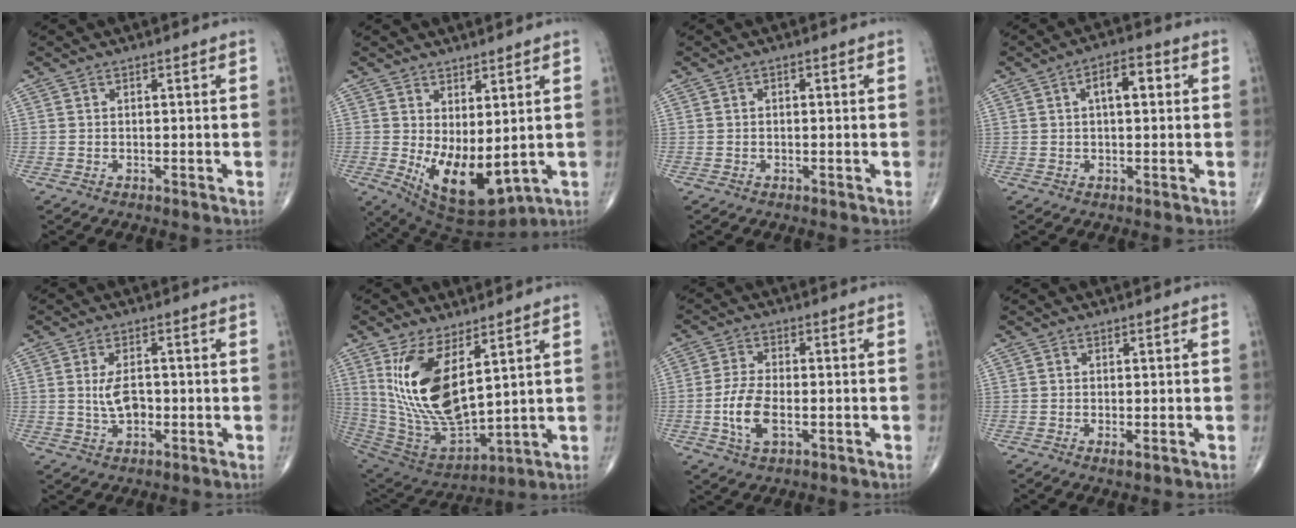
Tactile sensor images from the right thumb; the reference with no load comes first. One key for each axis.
{"total": 11.5, "fx": -0.4, "fy": 5.5, "fz": 10.1, "tx": -0.157, "ty": -0.022, "tz": 0.020}
{"total": 0.7, "fx": 0.1, "fy": 0.4, "fz": 0.6, "tx": -0.007, "ty": 0.003, "tz": 0.000}
{"total": 5.9, "fx": 1.5, "fy": 2.7, "fz": 5.0, "tx": -0.071, "ty": 0.013, "tz": 0.018}
{"total": 4.8, "fx": -0.2, "fy": 2.8, "fz": 4.0, "tx": -0.069, "ty": 0.000, "tz": -0.002}
{"total": 18.2, "fx": 6.4, "fy": 8.0, "fz": 15.1, "tx": -0.288, "ty": -0.037, "tz": 0.145}
{"total": 7.7, "fx": -1.9, "fy": 3.7, "fz": 6.4, "tx": -0.137, "ty": 0.006, "tz": -0.035}
{"total": 1.3, "fx": -0.4, "fy": 0.4, "fz": 1.2, "tx": -0.022, "ty": -0.004, "tz": -0.009}